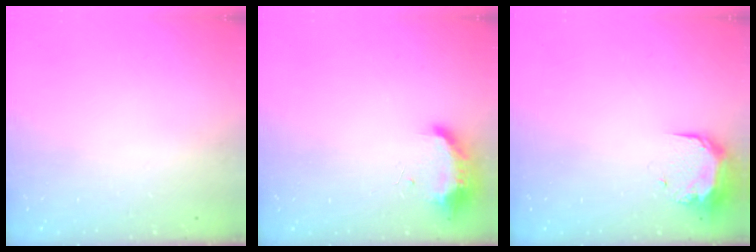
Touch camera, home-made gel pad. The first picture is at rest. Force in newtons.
{"total": 12.5, "press": 9.4, "slide": 8.2}
{"total": 8.7, "press": 8.5, "slide": 1.4}